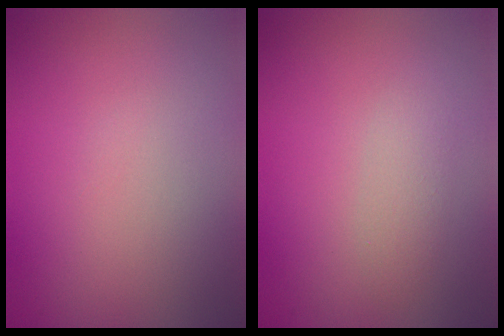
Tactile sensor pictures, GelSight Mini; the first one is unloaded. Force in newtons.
{"total": 1.5, "press": 1.5, "slide": 0.1}